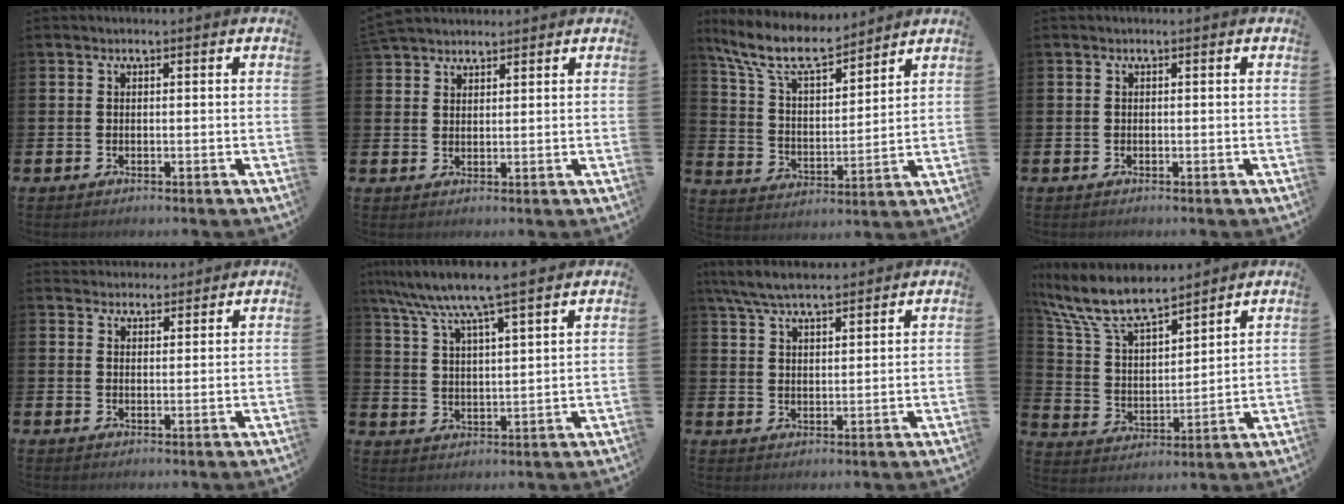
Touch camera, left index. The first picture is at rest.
{"total": 3.3, "force": [3.2, 0.8, 0.2], "torque": [-0.004, -0.011, 0.061]}
{"total": 9.8, "force": [8.5, 2.6, 4.1], "torque": [-0.112, -0.042, 0.151]}
{"total": 0.0}
{"total": 3.1, "force": [3.0, 0.9, -0.3], "torque": [0.006, -0.012, 0.054]}
{"total": 8.2, "force": [7.3, 0.0, 3.7], "torque": [-0.093, -0.033, 0.128]}
{"total": 6.3, "force": [5.8, 1.0, 2.2], "torque": [-0.059, -0.018, 0.106]}
{"total": 9.7, "force": [8.7, 2.4, 3.7], "torque": [-0.110, -0.046, 0.153]}